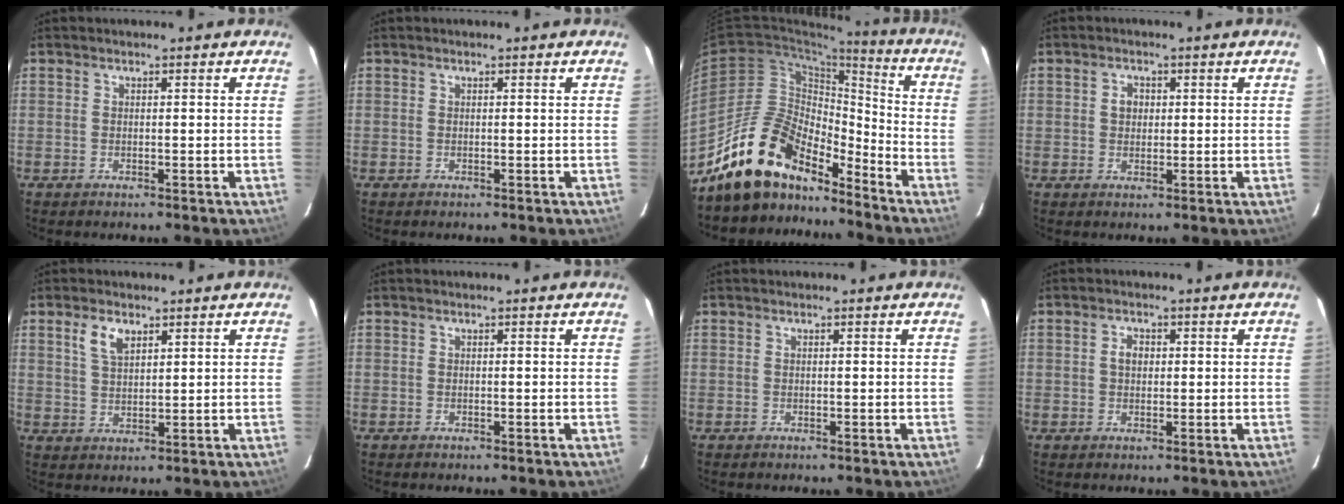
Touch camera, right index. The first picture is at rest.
{"total": 0.0}
{"total": 17.1, "force": [-14.5, 6.6, 6.4], "torque": [-0.125, 0.025, -0.250]}
{"total": 2.3, "force": [0.5, 2.0, 1.1], "torque": [-0.017, 0.007, 0.007]}
{"total": 4.6, "force": [2.6, 2.4, 3.1], "torque": [-0.059, 0.006, 0.052]}
{"total": 0.0}
{"total": 0.0}
{"total": 2.3, "force": [0.4, 1.7, 1.5], "torque": [-0.027, 0.007, 0.006]}